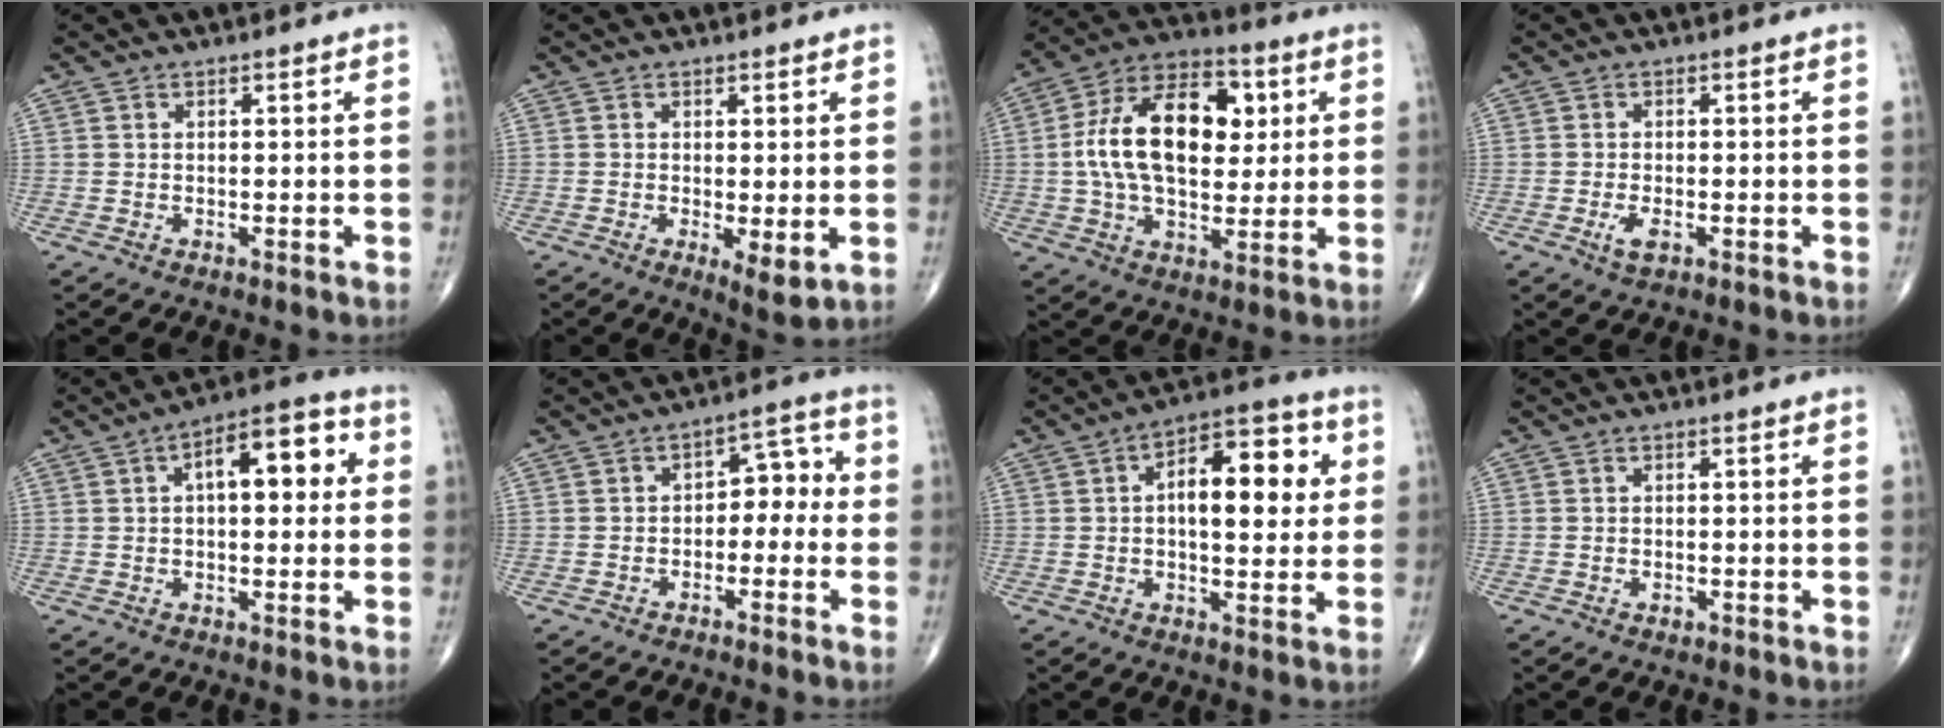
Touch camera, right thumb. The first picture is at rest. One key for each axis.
{"total": 4.2, "fx": -0.6, "fy": 1.3, "fz": 4.0, "tx": -0.066, "ty": -0.017, "tz": -0.009}
{"total": 19.9, "fx": 3.2, "fy": 11.7, "fz": 15.8, "tx": -0.247, "ty": 0.015, "tz": 0.049}
{"total": 2.7, "fx": -1.0, "fy": 1.2, "fz": 2.2, "tx": -0.044, "ty": -0.003, "tz": -0.016}
{"total": 11.7, "fx": 2.4, "fy": 5.5, "fz": 10.0, "tx": -0.118, "ty": 0.026, "tz": 0.027}
{"total": 6.5, "fx": -1.2, "fy": 4.3, "fz": 4.7, "tx": -0.034, "ty": 0.040, "tz": -0.029}
{"total": 13.9, "fx": 2.4, "fy": 6.7, "fz": 12.0, "tx": -0.144, "ty": 0.015, "tz": 0.027}
{"total": 0.8, "fx": -0.4, "fy": 0.5, "fz": 0.5, "tx": -0.008, "ty": -0.001, "tz": -0.004}